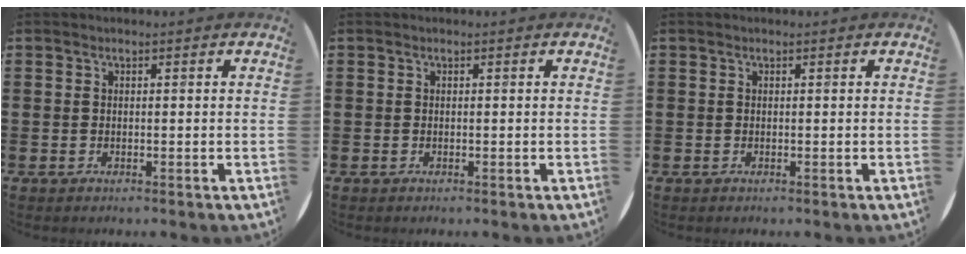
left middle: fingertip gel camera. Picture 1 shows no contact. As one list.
[{"total": 0.0}, {"total": 0.0}]